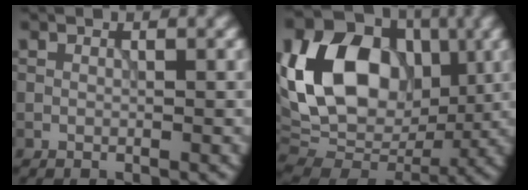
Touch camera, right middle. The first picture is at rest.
{"total": 15.5, "force": [1.8, 11.5, 10.2], "torque": [-0.196, 0.019, 0.019]}